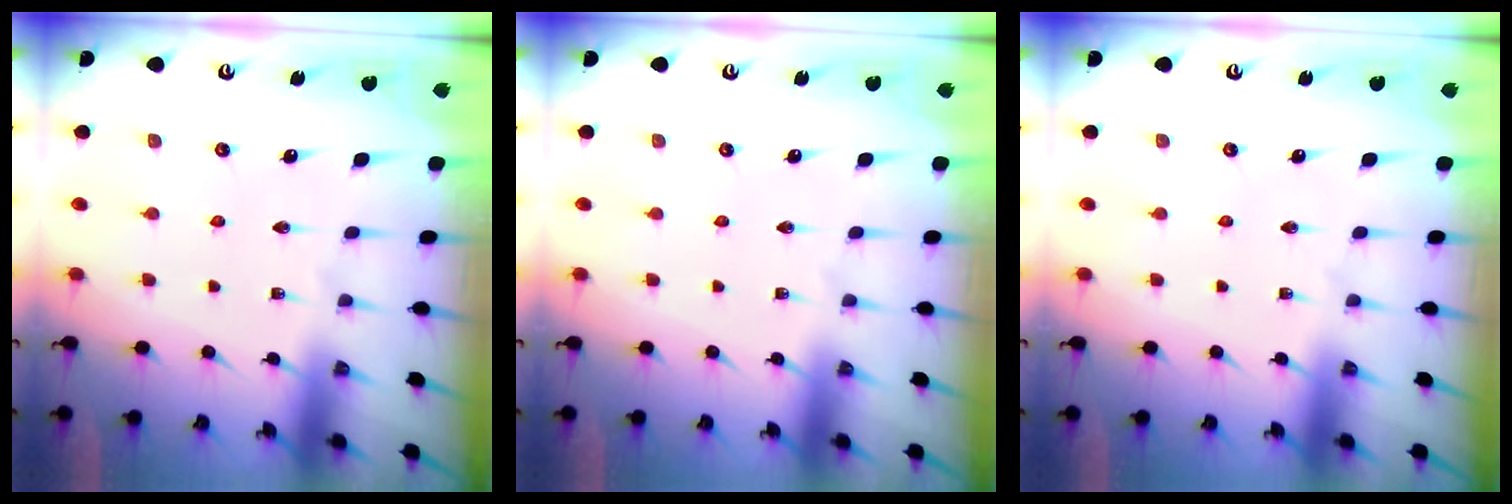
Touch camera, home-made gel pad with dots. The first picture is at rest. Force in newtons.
{"total": 0.0}
{"total": 0.0}